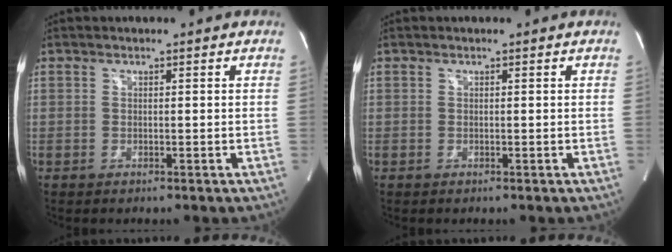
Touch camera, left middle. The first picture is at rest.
{"total": 0.0}